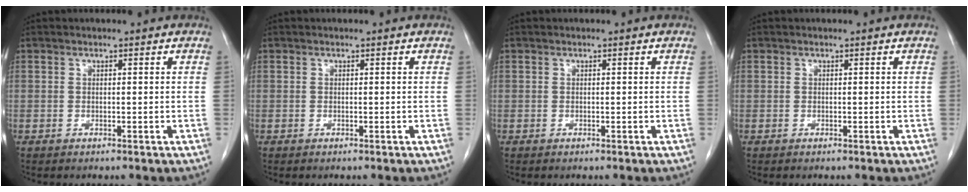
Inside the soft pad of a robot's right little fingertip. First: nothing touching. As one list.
[{"total": 0.0}, {"total": 0.0}, {"total": 0.0}]